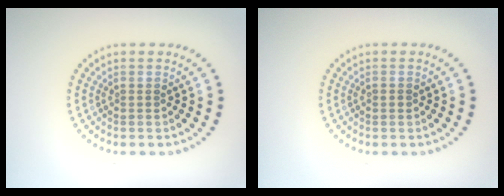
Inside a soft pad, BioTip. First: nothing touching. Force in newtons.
{"total": 0.7, "press": 0.7, "slide": 0.3}